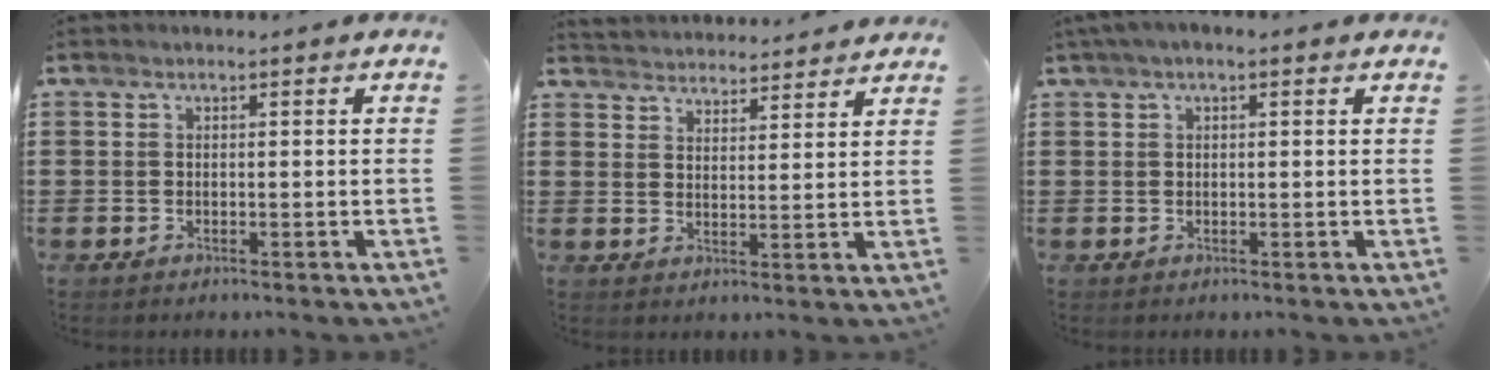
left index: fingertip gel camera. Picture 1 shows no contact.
{"total": 3.6, "force": [3.6, 0.0, -0.5], "torque": [-0.004, -0.017, 0.064]}
{"total": 1.5, "force": [0.6, 0.6, 1.2], "torque": [-0.023, 0.006, 0.009]}